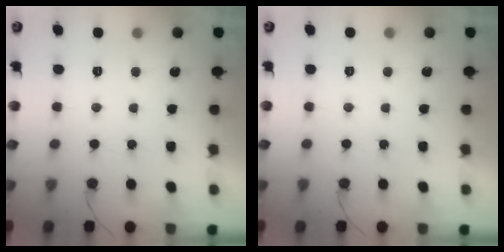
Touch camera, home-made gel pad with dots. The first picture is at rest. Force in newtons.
{"total": 1.7, "press": 1.7, "slide": 0.1}